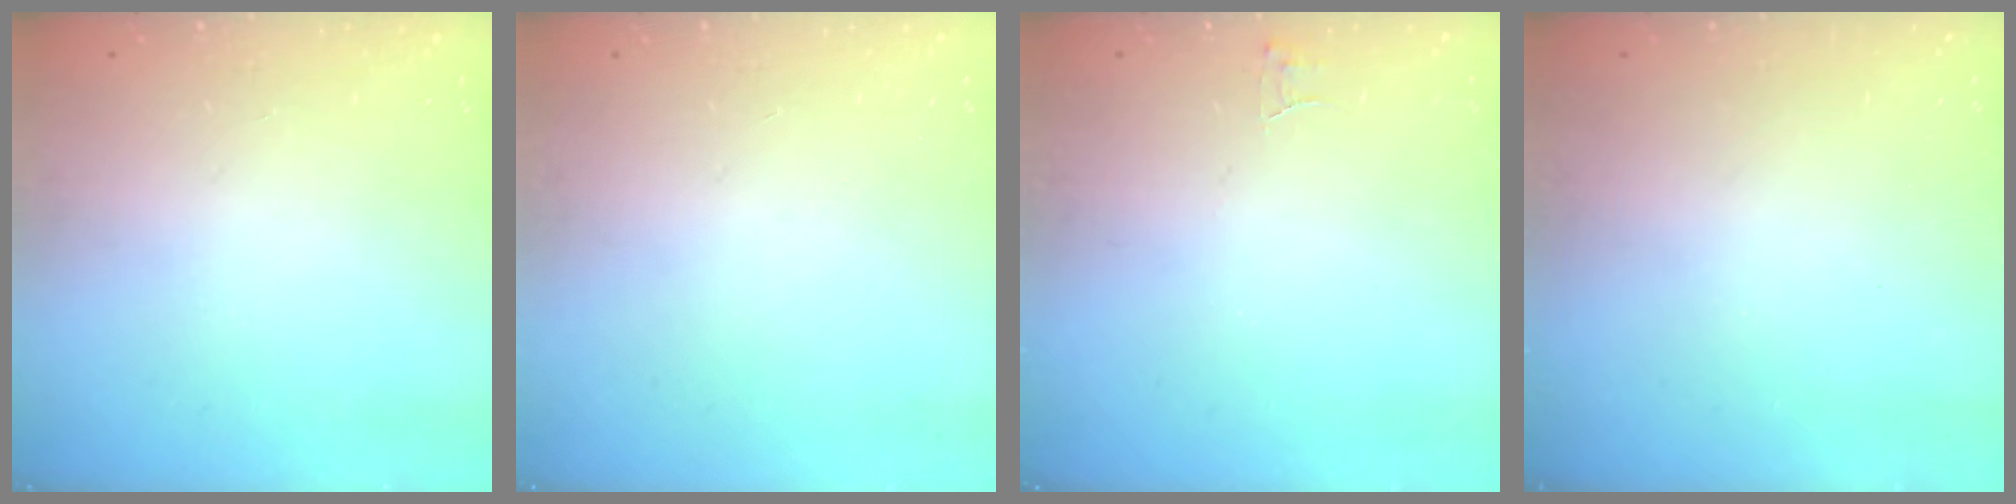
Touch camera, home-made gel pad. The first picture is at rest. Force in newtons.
{"total": 0.0}
{"total": 2.8, "press": 2.8, "slide": 0.2}
{"total": 0.0}